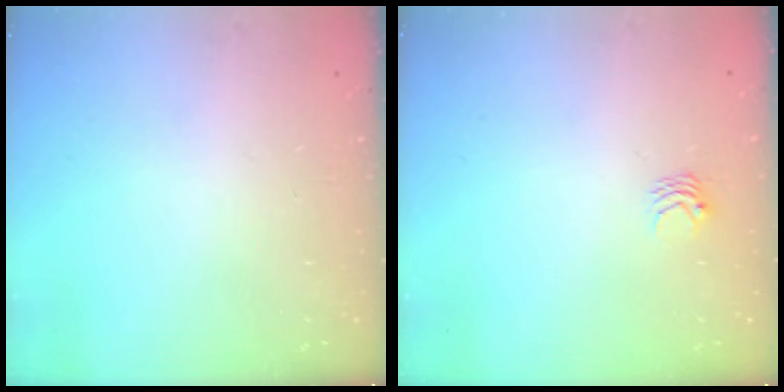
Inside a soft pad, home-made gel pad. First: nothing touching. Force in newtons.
{"total": 3.0, "press": 3.0, "slide": 0.3}